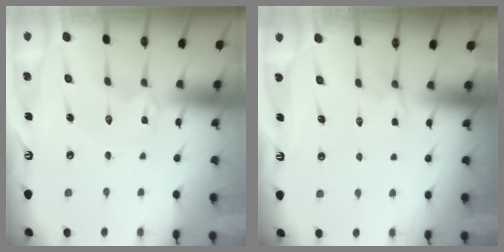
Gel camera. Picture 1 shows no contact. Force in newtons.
{"total": 2.1, "press": 1.3, "slide": 1.6}